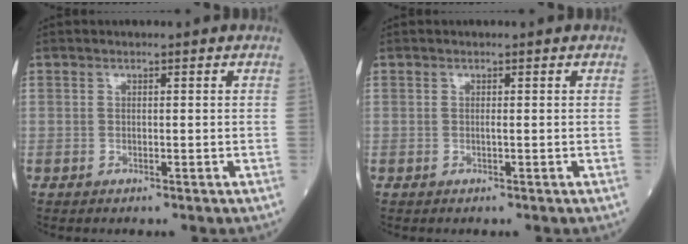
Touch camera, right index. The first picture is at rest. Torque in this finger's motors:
{"motor_torque": [0.12, -0.13, 0.05, 0.02]}